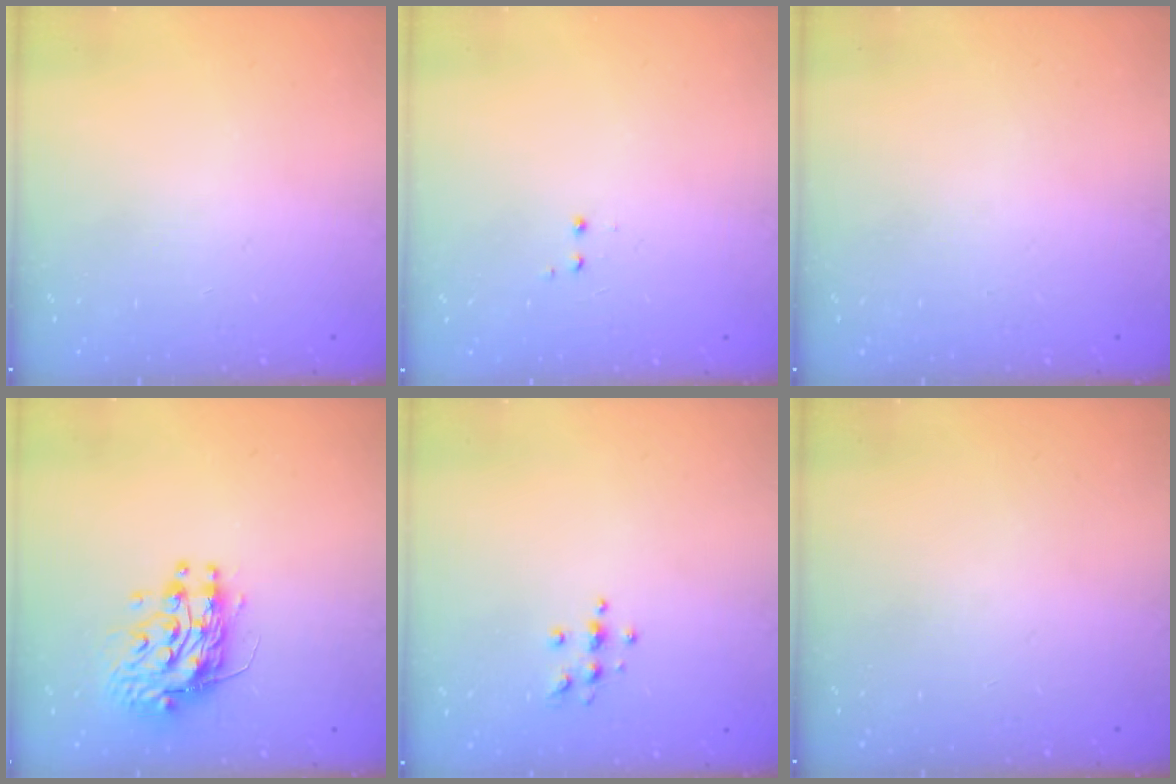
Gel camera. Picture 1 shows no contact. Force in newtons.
{"total": 1.2, "press": 1.0, "slide": 0.6}
{"total": 0.0}
{"total": 10.8, "press": 10.7, "slide": 0.9}
{"total": 5.4, "press": 5.4, "slide": 0.7}
{"total": 0.0}